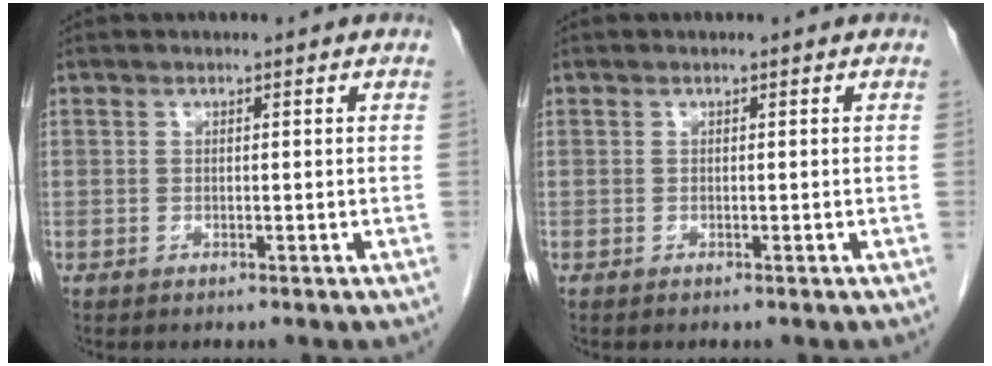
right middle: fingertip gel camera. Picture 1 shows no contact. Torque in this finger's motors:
{"motor_torque": [-0.26, 0.03, 0.00, -0.01]}